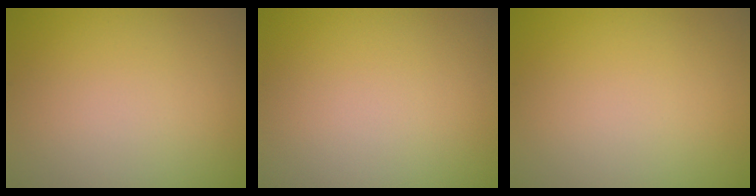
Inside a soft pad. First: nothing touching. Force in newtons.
{"total": 0.0}
{"total": 0.0}